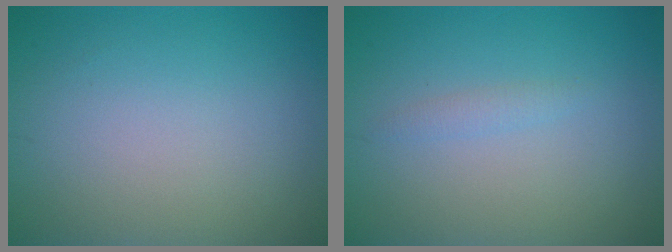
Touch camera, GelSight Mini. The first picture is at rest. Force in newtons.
{"total": 0.9, "press": 0.9, "slide": 0.0}